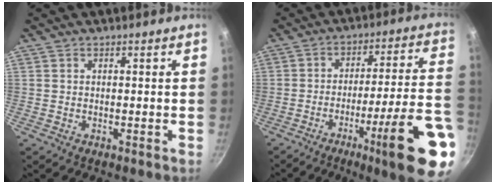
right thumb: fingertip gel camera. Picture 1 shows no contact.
{"total": 20.3, "force": [-9.6, 2.1, 17.7], "torque": [-0.220, 0.042, -0.138]}